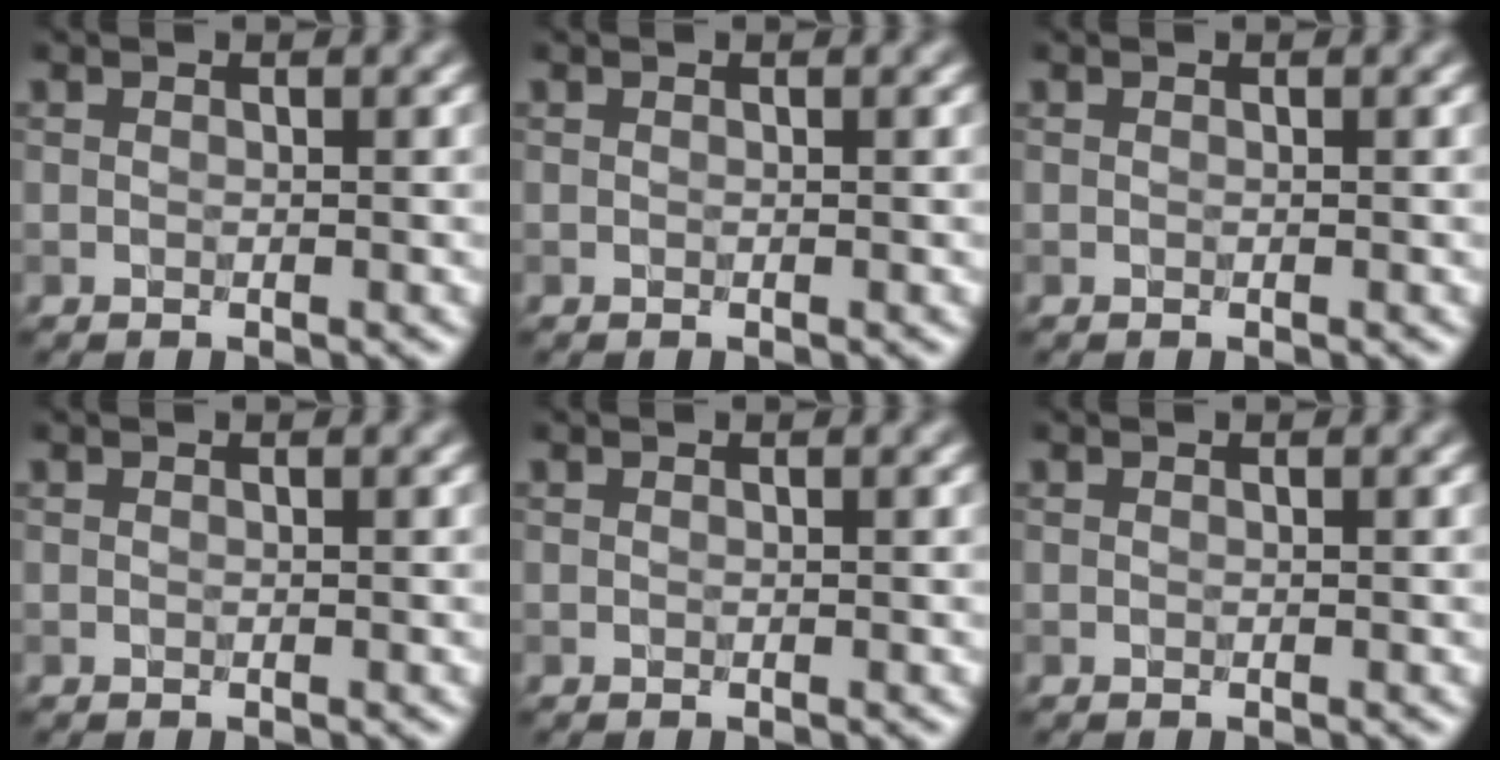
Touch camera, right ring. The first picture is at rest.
{"total": 0.0}
{"total": 0.0}
{"total": 0.0}
{"total": 0.0}
{"total": 0.0}